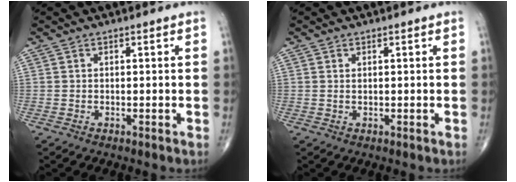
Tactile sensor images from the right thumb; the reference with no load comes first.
{"total": 0.5, "force": [0.3, 0.2, 0.4], "torque": [-0.010, 0.001, 0.006]}